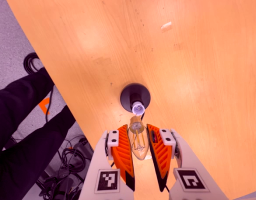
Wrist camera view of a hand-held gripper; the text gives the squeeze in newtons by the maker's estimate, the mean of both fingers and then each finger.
{"total": 14.5, "left": 15.7, "right": 13.4}